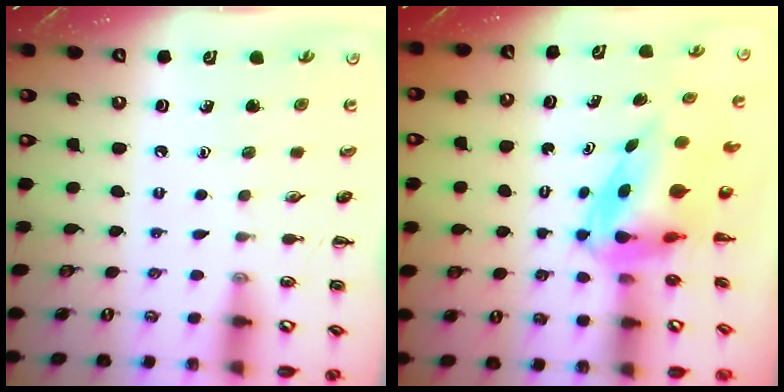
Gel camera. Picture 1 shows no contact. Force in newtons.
{"total": 5.5, "press": 5.2, "slide": 1.7}